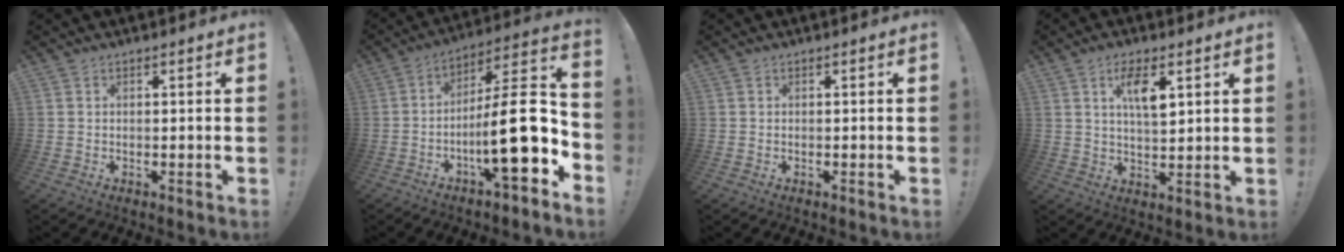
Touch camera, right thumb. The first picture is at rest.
{"total": 20.3, "force": [-4.7, 4.9, 19.1], "torque": [-0.304, 0.015, -0.077]}
{"total": 0.0}
{"total": 7.5, "force": [3.3, 2.9, 6.1], "torque": [-0.100, -0.008, 0.052]}